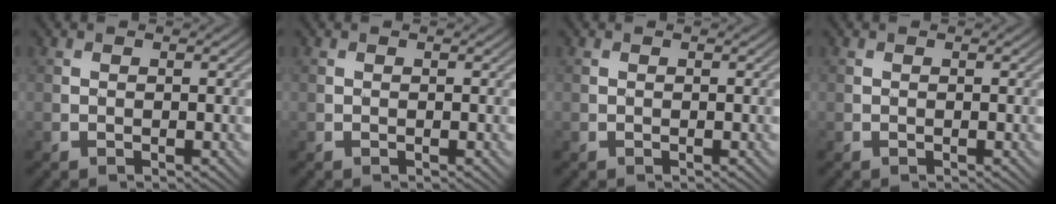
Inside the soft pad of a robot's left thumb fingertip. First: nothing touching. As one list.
[{"total": 0.0}, {"total": 0.0}, {"total": 0.0}]